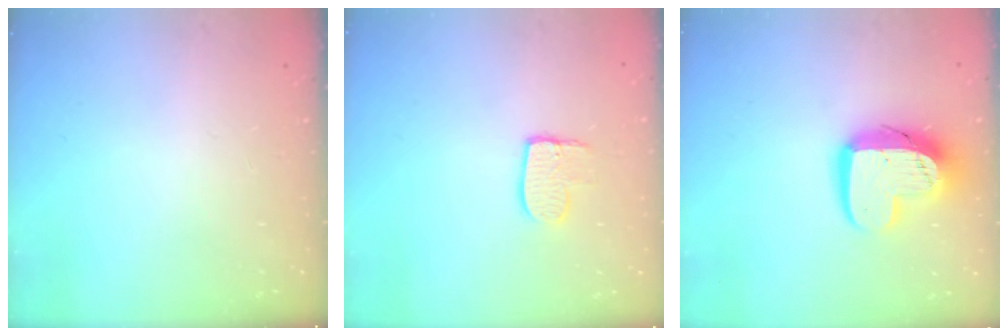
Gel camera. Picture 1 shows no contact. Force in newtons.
{"total": 7.7, "press": 7.7, "slide": 0.5}
{"total": 14.4, "press": 14.3, "slide": 1.4}